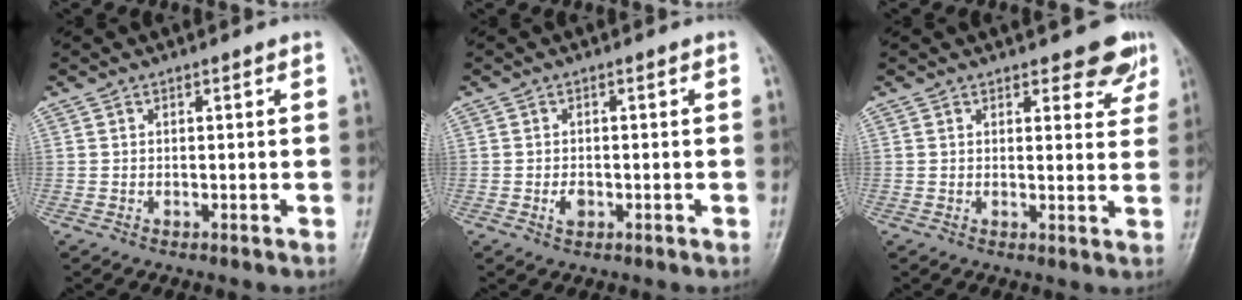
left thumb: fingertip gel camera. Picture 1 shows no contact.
{"total": 2.0, "force": [-0.6, 1.3, 1.4], "torque": [-0.021, 0.001, -0.010]}
{"total": 5.4, "force": [3.9, 2.4, 2.9], "torque": [-0.003, -0.022, 0.041]}